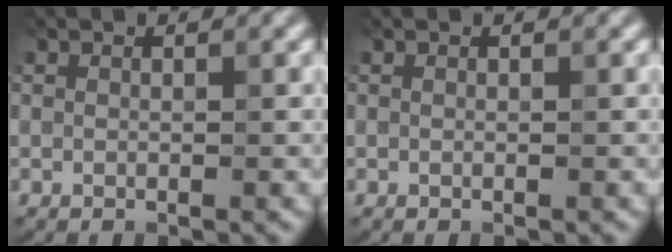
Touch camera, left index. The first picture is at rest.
{"total": 0.0}